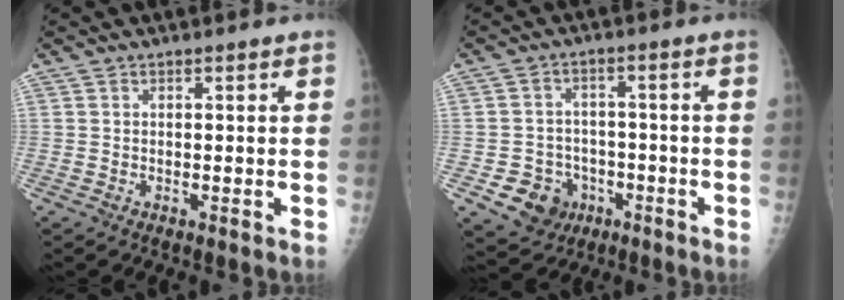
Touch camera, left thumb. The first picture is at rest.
{"total": 8.5, "force": [-3.4, 7.4, 2.5], "torque": [-0.021, 0.023, -0.043]}